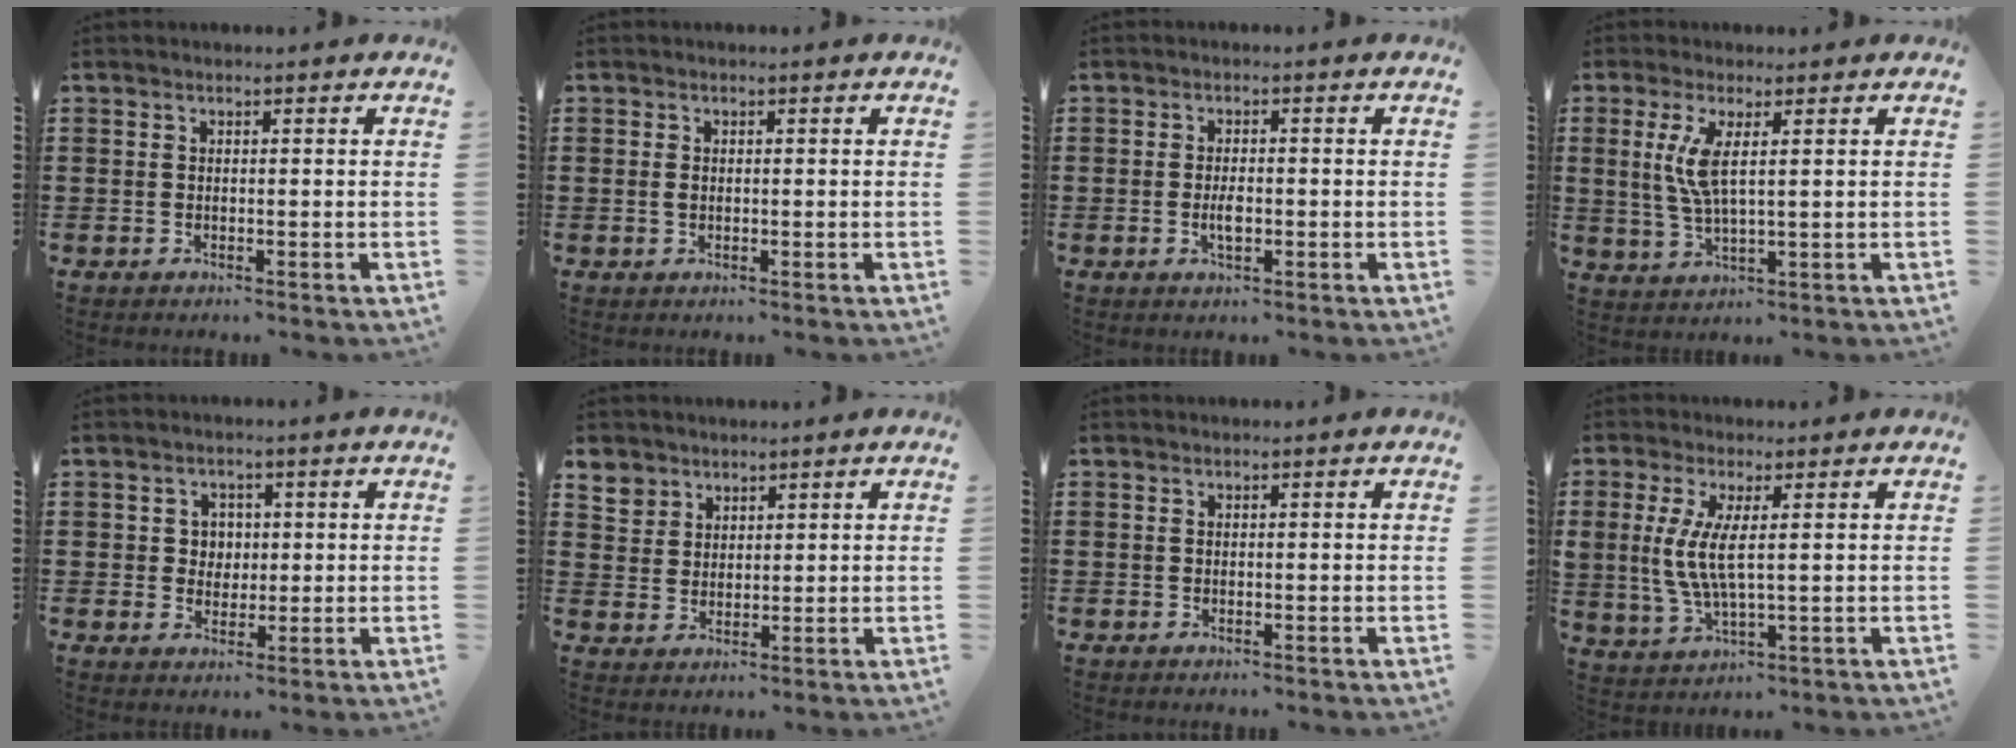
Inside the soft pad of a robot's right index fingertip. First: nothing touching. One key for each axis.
{"total": 1.0, "fx": 0.0, "fy": 0.6, "fz": 0.8, "tx": -0.018, "ty": 0.003, "tz": -0.001}
{"total": 2.9, "fx": -0.6, "fy": 1.1, "fz": 2.6, "tx": -0.055, "ty": -0.001, "tz": -0.013}
{"total": 6.0, "fx": 1.6, "fy": 1.2, "fz": 5.6, "tx": -0.128, "ty": -0.008, "tz": 0.022}
{"total": 3.1, "fx": 0.4, "fy": 2.9, "fz": 1.0, "tx": -0.032, "ty": 0.011, "tz": 0.004}
{"total": 4.5, "fx": 3.1, "fy": 3.3, "fz": 0.2, "tx": -0.026, "ty": 0.010, "tz": 0.059}
{"total": 0.0}
{"total": 6.2, "fx": 0.9, "fy": 1.9, "fz": 5.9, "tx": -0.144, "ty": -0.010, "tz": 0.008}